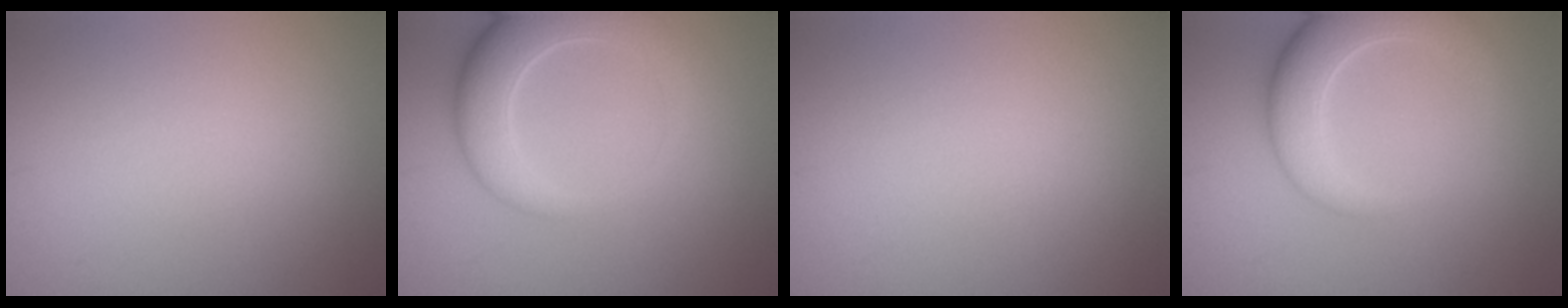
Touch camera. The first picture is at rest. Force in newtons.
{"total": 6.0, "press": 6.0, "slide": 0.5}
{"total": 0.0}
{"total": 5.6, "press": 5.6, "slide": 0.6}